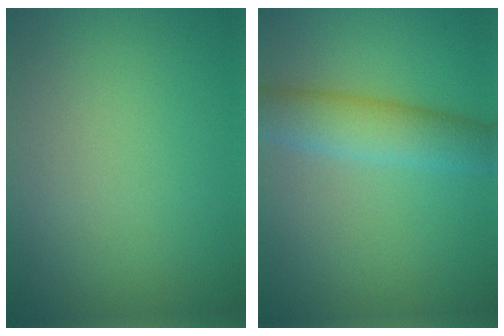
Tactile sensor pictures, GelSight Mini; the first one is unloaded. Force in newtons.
{"total": 4.9, "press": 4.9, "slide": 0.1}